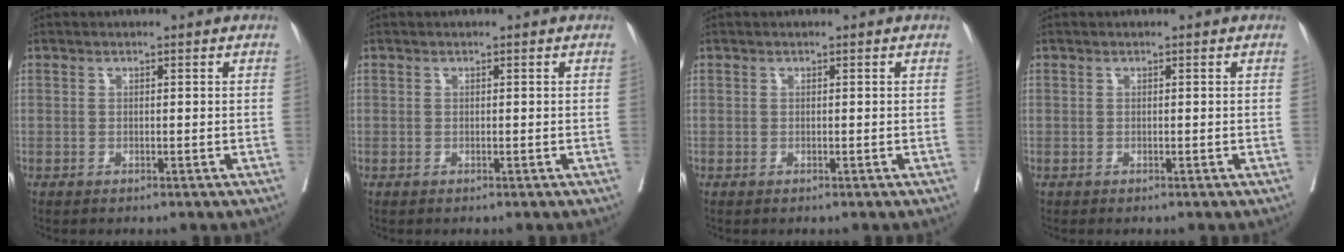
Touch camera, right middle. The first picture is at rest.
{"total": 0.0}
{"total": 0.0}
{"total": 0.0}